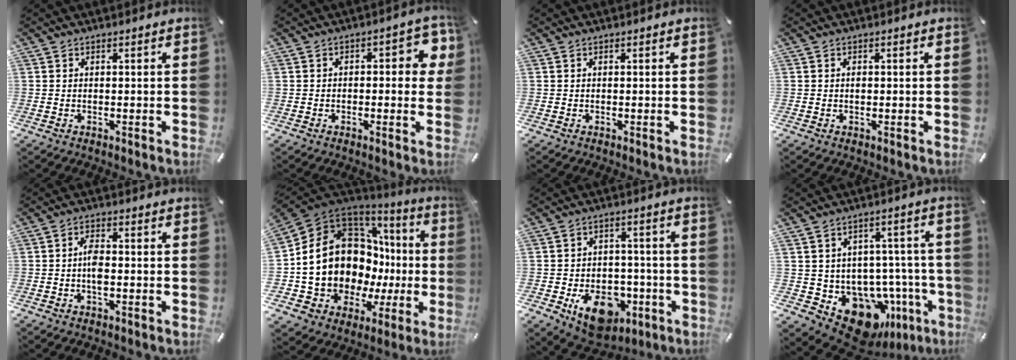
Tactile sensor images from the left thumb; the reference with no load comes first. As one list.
[{"total": 5.9, "force": [0.1, 3.1, 5.0], "torque": [-0.063, 0.006, -0.007]}, {"total": 0.0}, {"total": 0.7, "force": [0.0, 0.5, 0.5], "torque": [-0.011, 0.000, 0.000]}, {"total": 3.7, "force": [-0.7, 1.7, 3.2], "torque": [-0.065, 0.005, -0.015]}, {"total": 20.1, "force": [1.9, 15.2, 13.0], "torque": [-0.242, -0.049, 0.076]}, {"total": 13.4, "force": [-5.6, 9.5, 7.6], "torque": [-0.100, 0.034, -0.089]}, {"total": 13.8, "force": [-6.9, 9.6, 7.2], "torque": [-0.103, 0.028, -0.101]}]